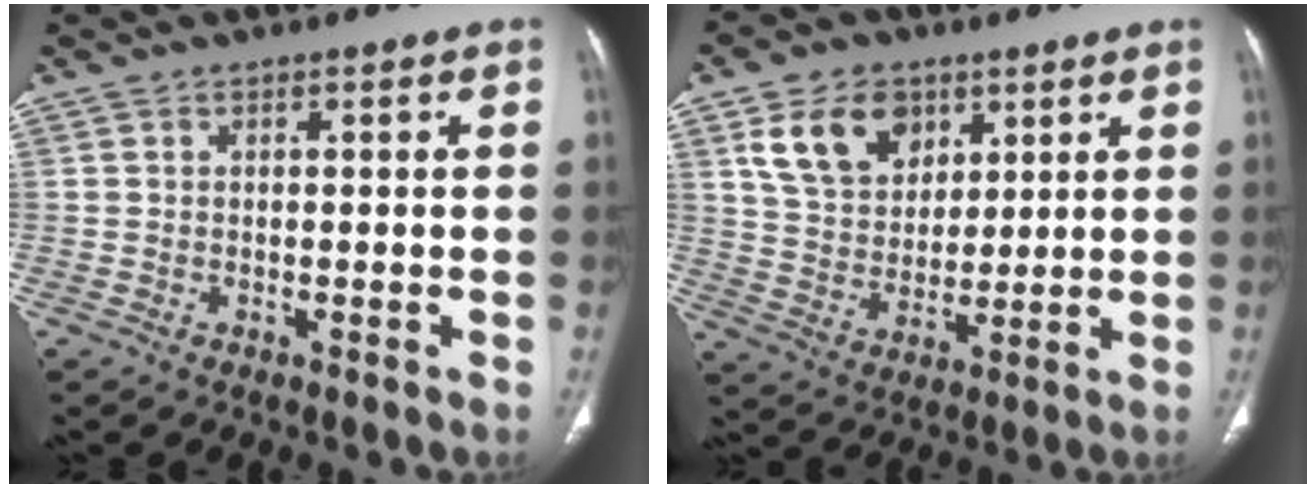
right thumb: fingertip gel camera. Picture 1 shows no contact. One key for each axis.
{"total": 12.3, "fx": 5.8, "fy": 8.9, "fz": 6.3, "tx": -0.080, "ty": -0.021, "tz": 0.112}